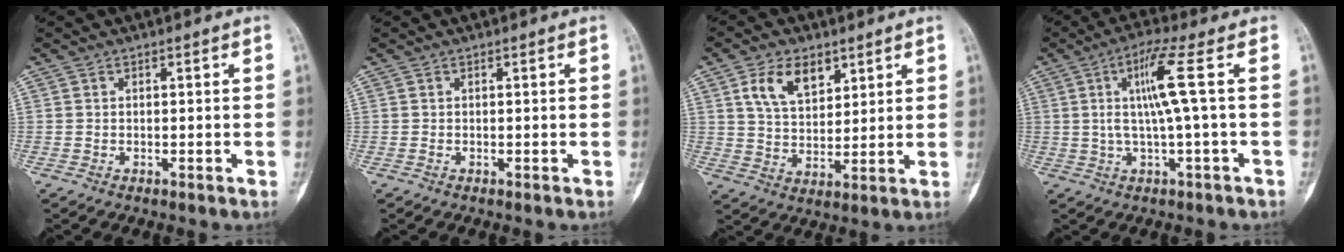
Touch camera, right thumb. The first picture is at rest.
{"total": 0.0}
{"total": 9.4, "force": [4.7, 5.6, 5.9], "torque": [-0.081, -0.021, 0.089]}
{"total": 8.0, "force": [1.0, -0.7, 7.9], "torque": [-0.171, 0.010, 0.018]}